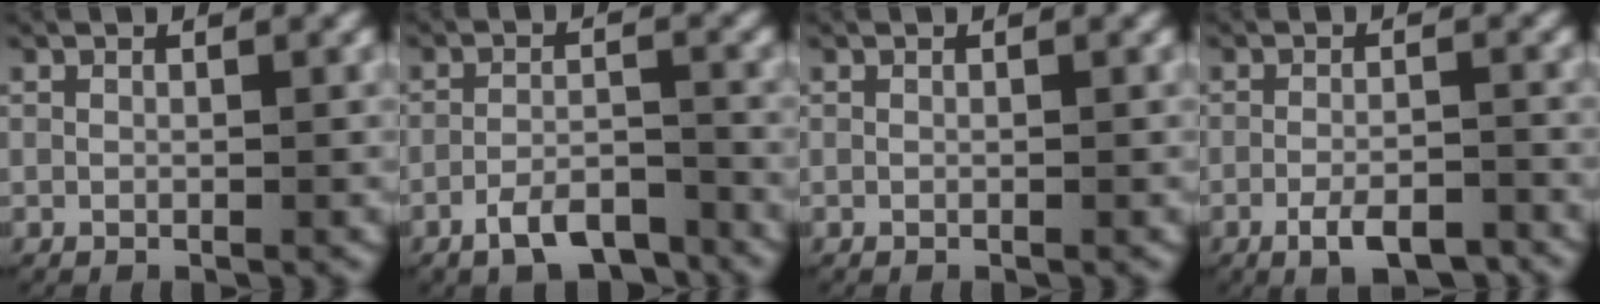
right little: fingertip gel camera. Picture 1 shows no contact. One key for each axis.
{"total": 4.8, "fx": -4.3, "fy": 1.4, "fz": 1.6, "tx": -0.030, "ty": -0.007, "tz": -0.078}
{"total": 0.0}
{"total": 4.4, "fx": -3.3, "fy": 1.4, "fz": 2.5, "tx": -0.043, "ty": -0.005, "tz": -0.057}